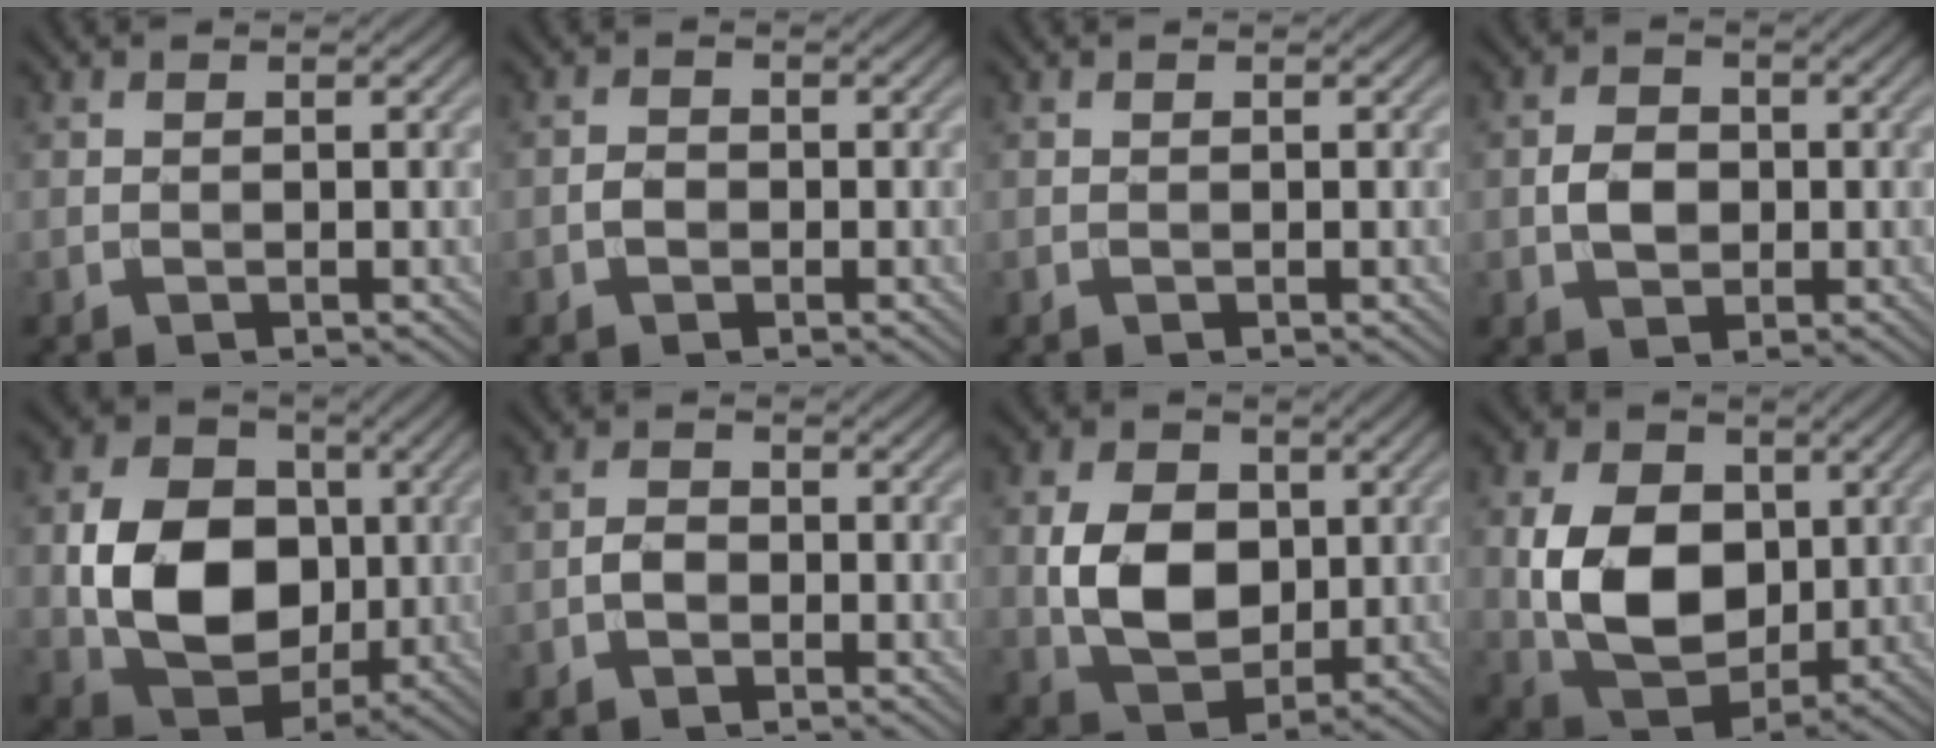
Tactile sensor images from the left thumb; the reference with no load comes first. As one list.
[{"total": 1.5, "force": [-0.6, 1.1, 0.8], "torque": [-0.016, 0.002, -0.015]}, {"total": 0.0}, {"total": 3.4, "force": [-0.4, 2.7, 2.1], "torque": [-0.044, -0.002, -0.013]}, {"total": 12.5, "force": [-0.3, 9.5, 8.0], "torque": [-0.162, -0.005, 0.000]}, {"total": 2.0, "force": [-0.9, 1.4, 1.1], "torque": [-0.021, 0.004, -0.022]}, {"total": 8.9, "force": [0.5, 6.4, 6.1], "torque": [-0.130, -0.004, 0.009]}, {"total": 11.5, "force": [0.7, 8.3, 8.0], "torque": [-0.174, -0.007, 0.013]}]